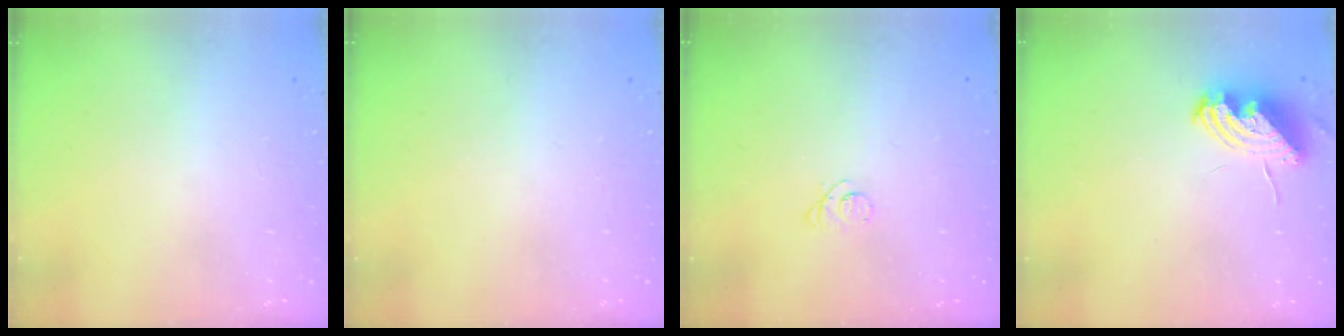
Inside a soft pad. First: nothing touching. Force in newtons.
{"total": 0.0}
{"total": 2.4, "press": 2.3, "slide": 0.3}
{"total": 10.4, "press": 10.4, "slide": 0.8}